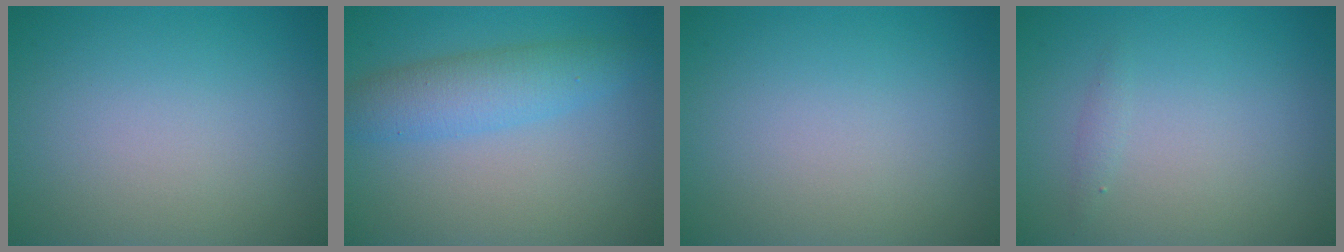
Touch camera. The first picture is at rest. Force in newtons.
{"total": 4.0, "press": 4.0, "slide": 0.1}
{"total": 0.0}
{"total": 0.6, "press": 0.6, "slide": 0.0}